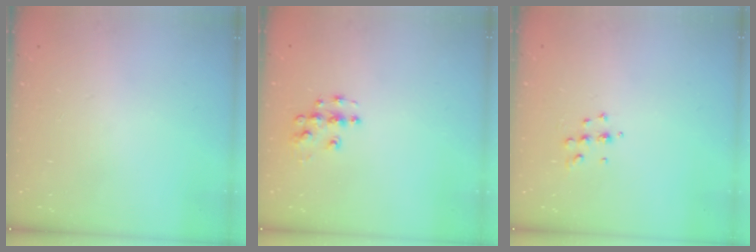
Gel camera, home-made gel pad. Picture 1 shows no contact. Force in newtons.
{"total": 5.9, "press": 5.9, "slide": 0.4}
{"total": 4.7, "press": 4.6, "slide": 0.8}